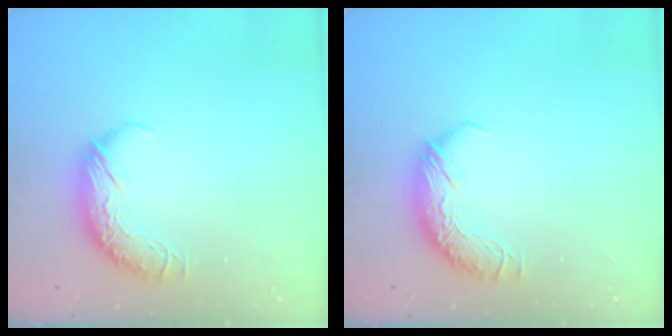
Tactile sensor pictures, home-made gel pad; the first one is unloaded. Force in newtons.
{"total": 0.0}